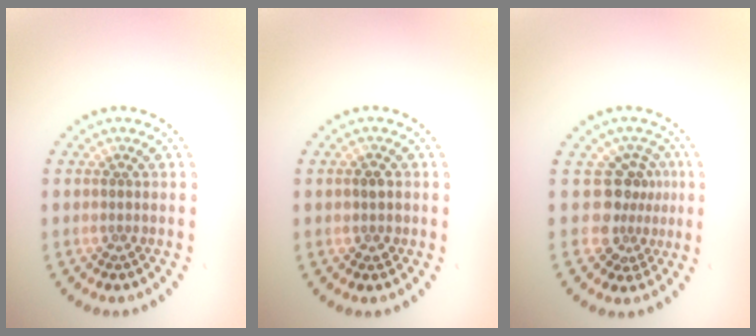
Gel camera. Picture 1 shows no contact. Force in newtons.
{"total": 1.4, "press": 1.3, "slide": 0.3}
{"total": 3.4, "press": 2.4, "slide": 2.5}